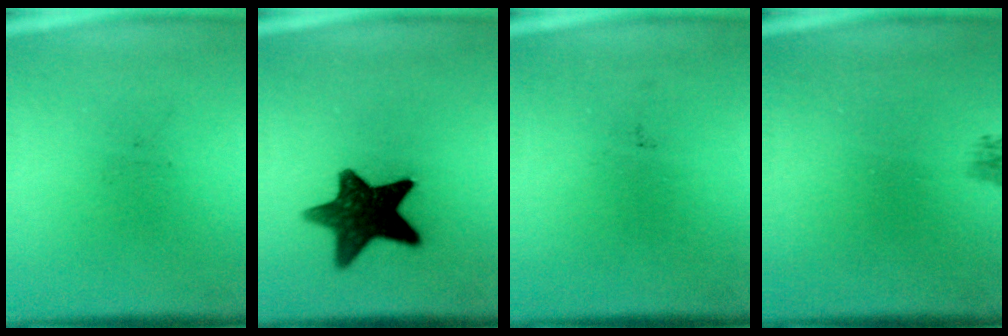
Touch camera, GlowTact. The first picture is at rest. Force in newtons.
{"total": 12.5}
{"total": 0.0}
{"total": 1.3}